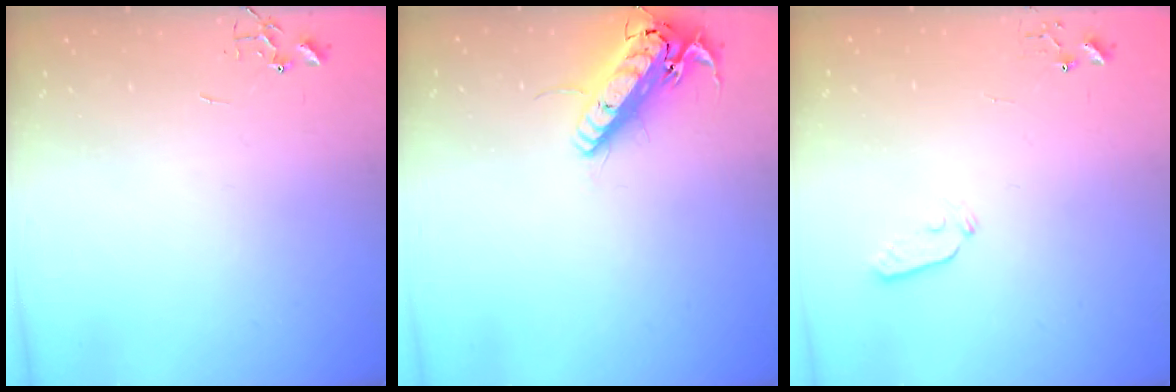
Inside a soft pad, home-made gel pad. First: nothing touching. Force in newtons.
{"total": 16.5, "press": 16.3, "slide": 3.0}
{"total": 3.9, "press": 3.8, "slide": 0.9}